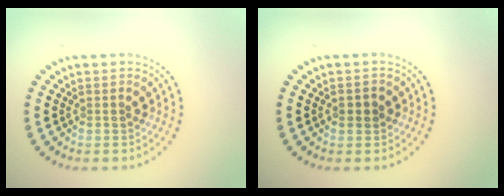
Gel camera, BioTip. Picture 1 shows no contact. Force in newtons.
{"total": 1.3, "press": 1.3, "slide": 0.1}